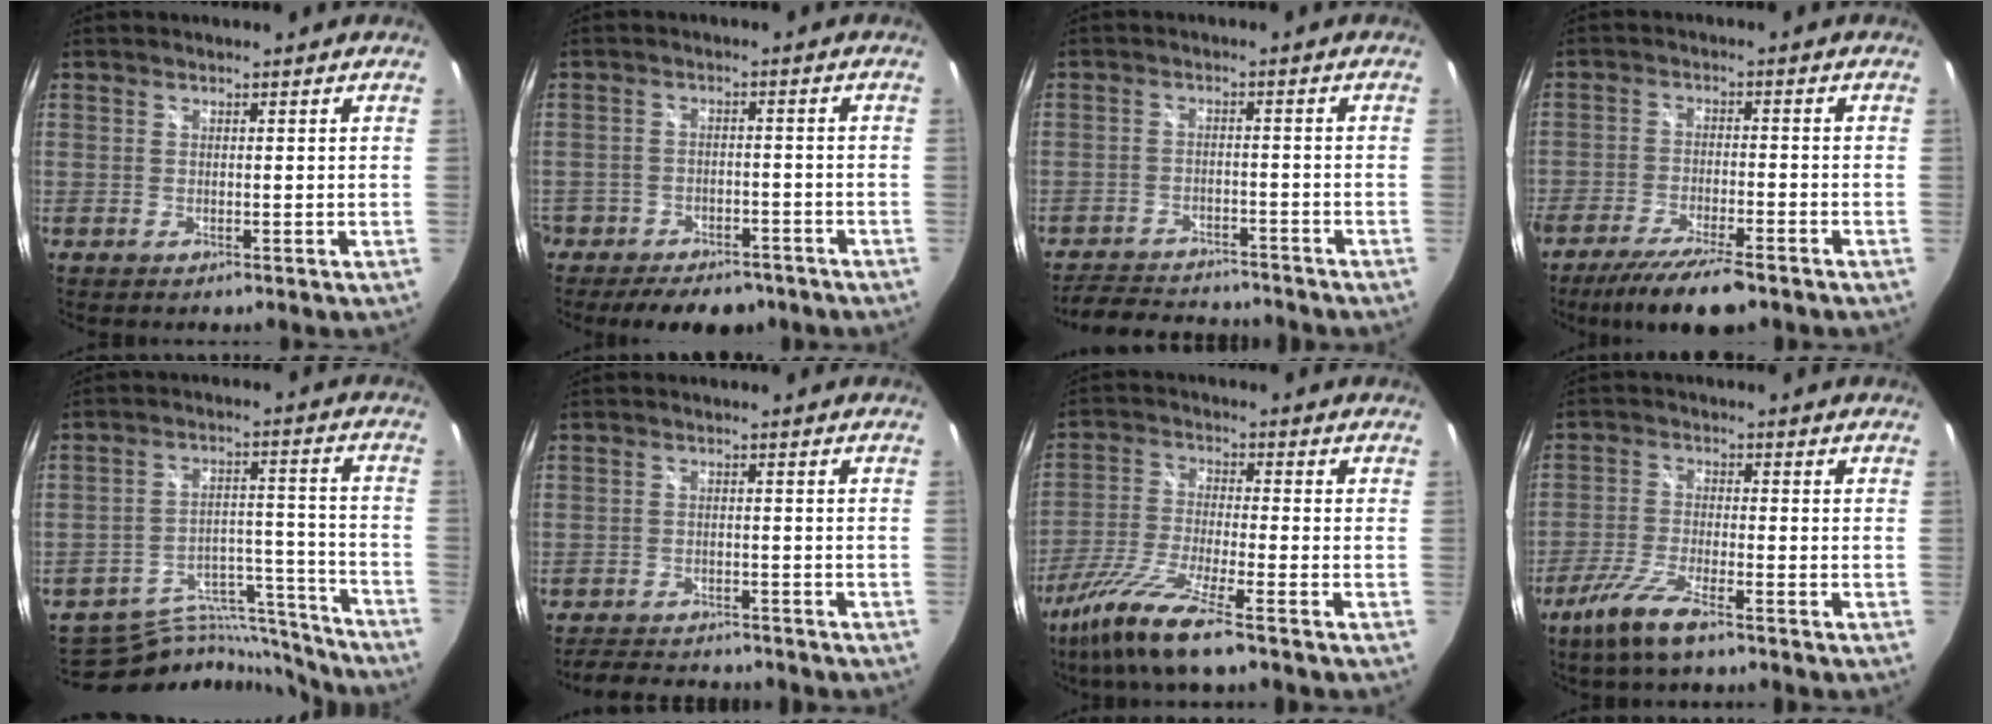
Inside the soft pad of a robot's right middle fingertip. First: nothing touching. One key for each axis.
{"total": 11.6, "fx": -8.6, "fy": 6.2, "fz": 4.7, "tx": -0.121, "ty": -0.003, "tz": -0.120}
{"total": 12.0, "fx": -10.9, "fy": 3.2, "fz": 4.0, "tx": -0.097, "ty": 0.004, "tz": -0.158}
{"total": 11.3, "fx": -8.9, "fy": 2.3, "fz": 6.6, "tx": -0.140, "ty": -0.027, "tz": -0.149}
{"total": 14.5, "fx": -14.0, "fy": 3.5, "fz": 1.8, "tx": -0.027, "ty": 0.042, "tz": -0.207}
{"total": 8.1, "fx": -7.5, "fy": 2.0, "fz": 2.4, "tx": -0.062, "ty": 0.000, "tz": -0.110}
{"total": 11.4, "fx": -8.1, "fy": -0.2, "fz": 8.1, "tx": -0.171, "ty": -0.030, "tz": -0.156}
{"total": 7.2, "fx": -4.8, "fy": 0.5, "fz": 5.3, "tx": -0.126, "ty": -0.011, "tz": -0.098}